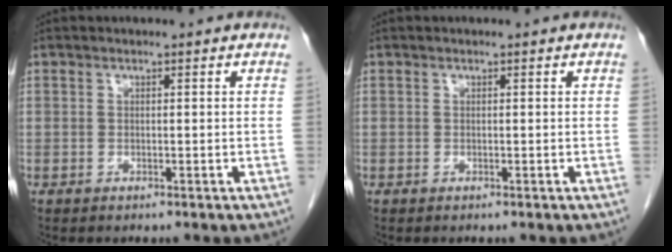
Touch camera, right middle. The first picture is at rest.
{"total": 0.0}